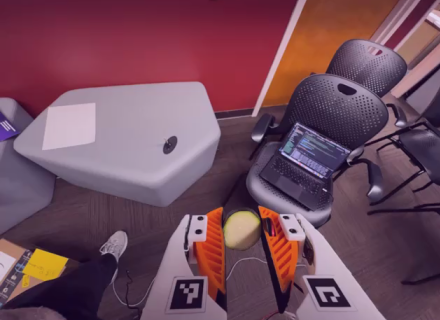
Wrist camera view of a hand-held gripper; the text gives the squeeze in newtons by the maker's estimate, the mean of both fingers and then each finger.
{"total": 10.8, "left": 11.7, "right": 9.8}